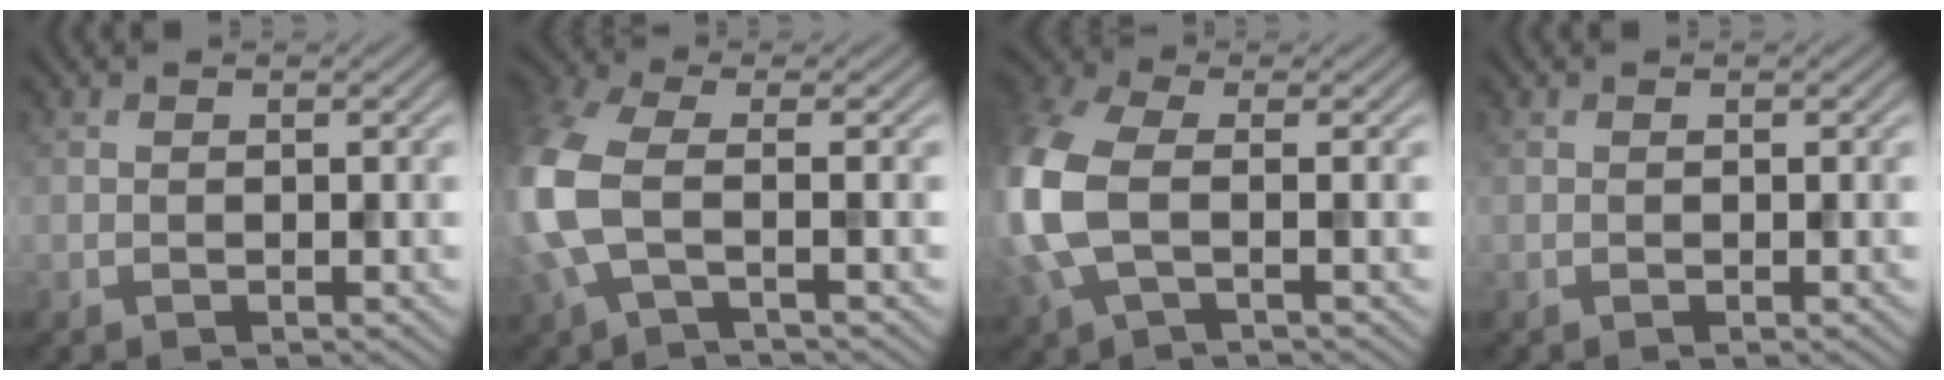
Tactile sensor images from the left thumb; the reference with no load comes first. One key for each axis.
{"total": 8.5, "fx": -0.7, "fy": 4.1, "fz": 7.4, "tx": -0.208, "ty": -0.004, "tz": -0.025}
{"total": 10.2, "fx": -0.1, "fy": 5.9, "fz": 8.4, "tx": -0.259, "ty": -0.003, "tz": -0.006}
{"total": 0.0}